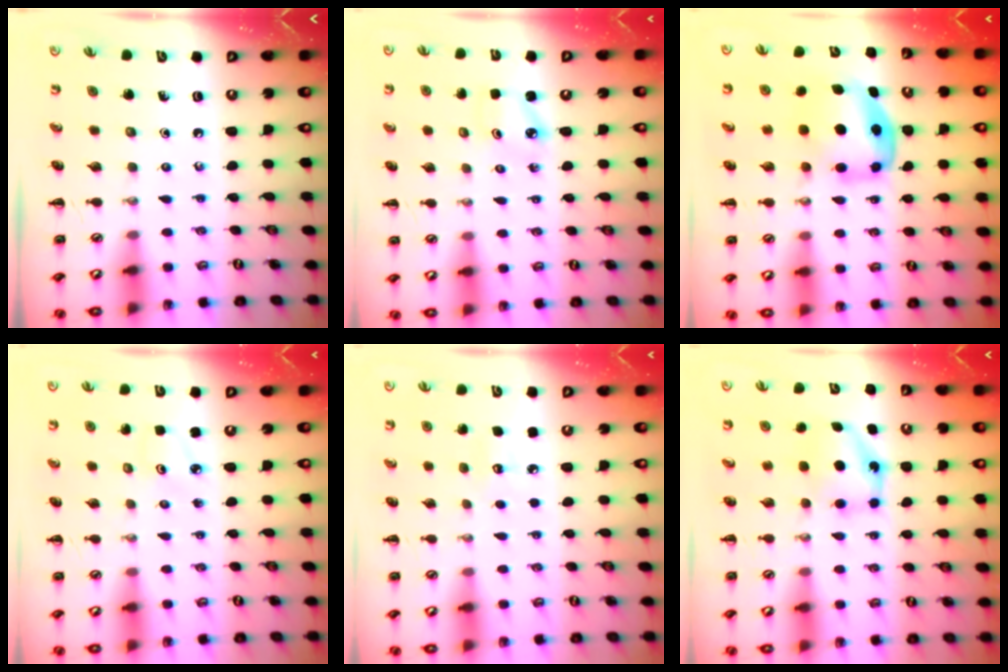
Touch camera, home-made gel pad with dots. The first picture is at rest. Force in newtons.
{"total": 2.8, "press": 2.7, "slide": 0.4}
{"total": 6.1, "press": 6.0, "slide": 1.0}
{"total": 2.7, "press": 2.6, "slide": 0.8}
{"total": 5.5, "press": 5.3, "slide": 1.3}
{"total": 5.8, "press": 5.8, "slide": 0.9}